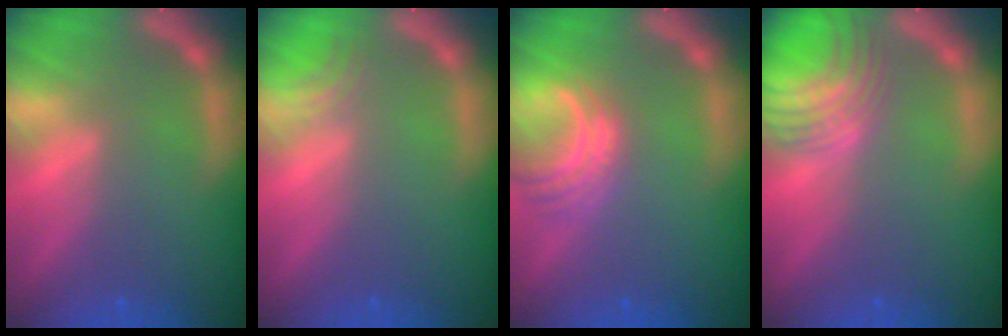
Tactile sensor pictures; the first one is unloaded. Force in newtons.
{"total": 1.5}
{"total": 4.5}
{"total": 7.5}